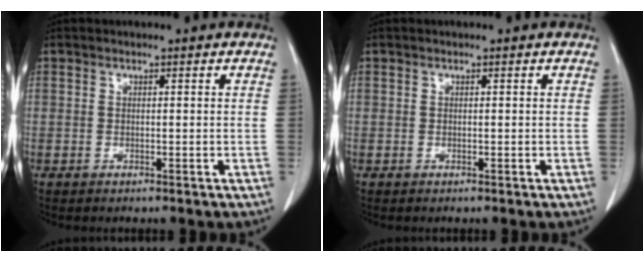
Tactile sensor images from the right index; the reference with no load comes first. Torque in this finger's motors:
{"motor_torque": [0.00, 0.00, 0.00, 0.00]}